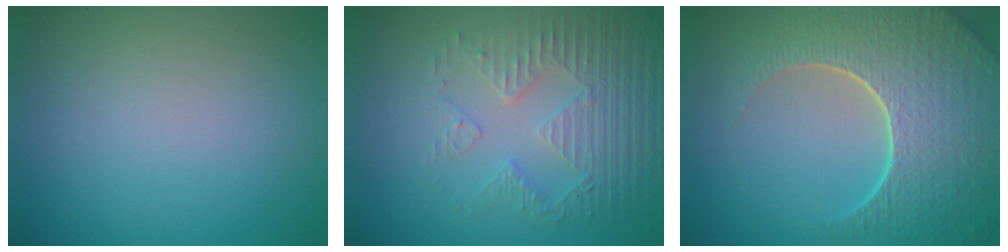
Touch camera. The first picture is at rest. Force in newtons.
{"total": 5.1, "press": 3.5, "slide": 3.8}
{"total": 9.0, "press": 6.3, "slide": 6.5}